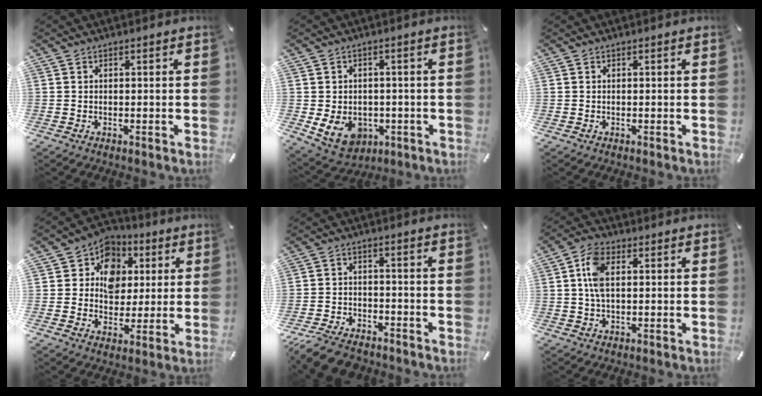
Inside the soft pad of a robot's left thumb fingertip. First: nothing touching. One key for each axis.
{"total": 8.3, "fx": -2.3, "fy": 6.8, "fz": 4.2, "tx": -0.080, "ty": 0.004, "tz": -0.041}
{"total": 0.0}
{"total": 10.3, "fx": 2.1, "fy": 9.4, "fz": 3.7, "tx": -0.062, "ty": -0.009, "tz": 0.041}
{"total": 7.7, "fx": -6.5, "fy": 3.2, "fz": 2.7, "tx": -0.056, "ty": 0.032, "tz": -0.125}
{"total": 7.0, "fx": 1.4, "fy": 4.0, "fz": 5.6, "tx": -0.128, "ty": 0.008, "tz": 0.022}